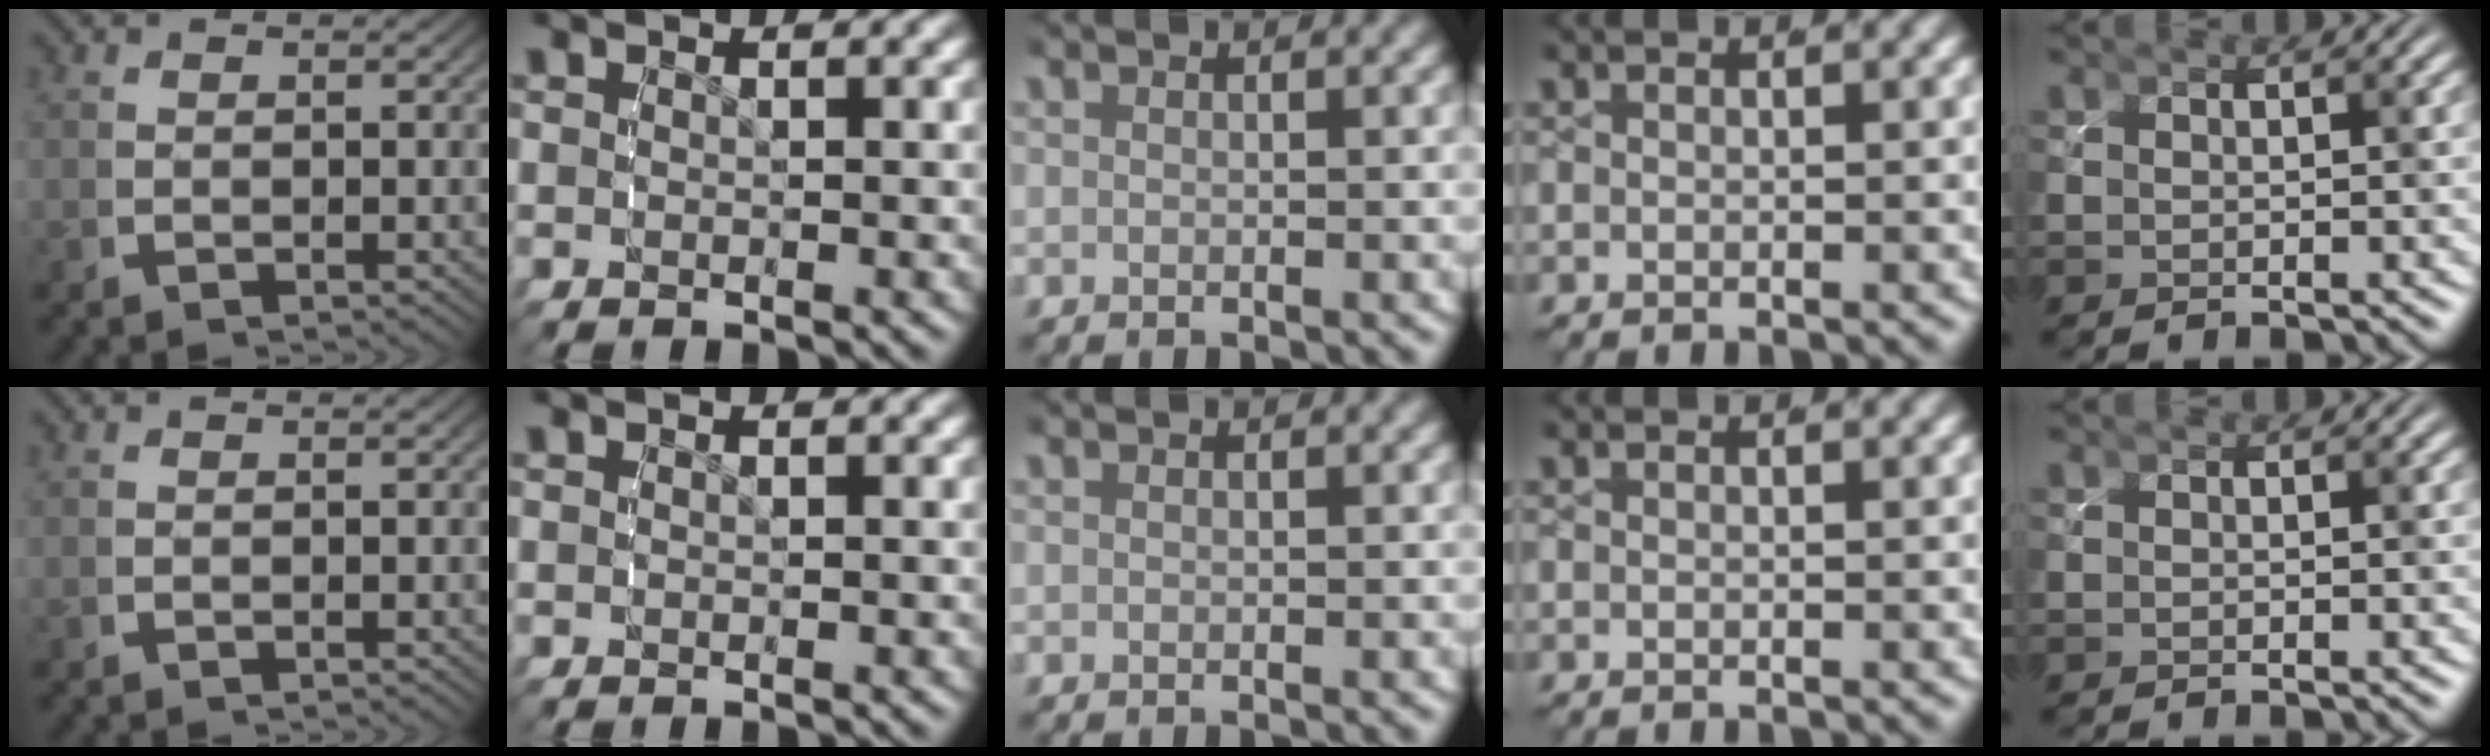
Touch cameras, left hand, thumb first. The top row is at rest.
{}